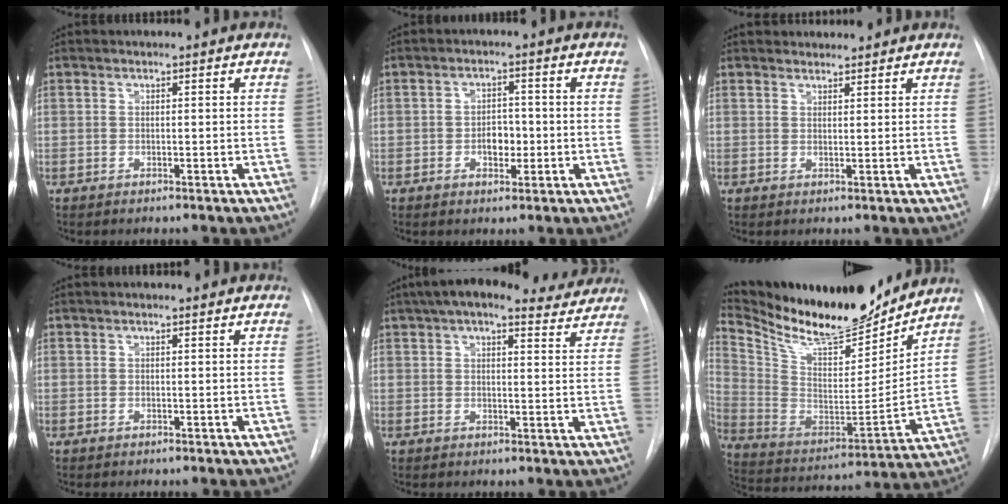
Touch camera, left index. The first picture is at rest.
{"total": 3.6, "force": [-0.8, 2.2, 2.7], "torque": [-0.038, 0.005, -0.010]}
{"total": 3.1, "force": [3.0, 0.8, 0.1], "torque": [-0.001, 0.021, 0.046]}
{"total": 0.8, "force": [0.7, 0.1, 0.4], "torque": [-0.010, 0.011, 0.012]}
{"total": 16.3, "force": [13.9, 4.3, 7.2], "torque": [-0.113, 0.036, 0.182]}
{"total": 21.2, "force": [19.2, 4.4, 8.0], "torque": [-0.159, -0.025, 0.320]}